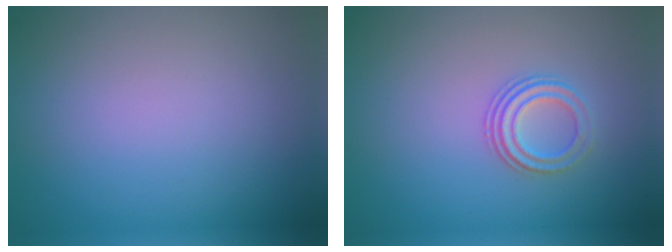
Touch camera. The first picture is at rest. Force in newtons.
{"total": 2.8, "press": 2.2, "slide": 1.7}